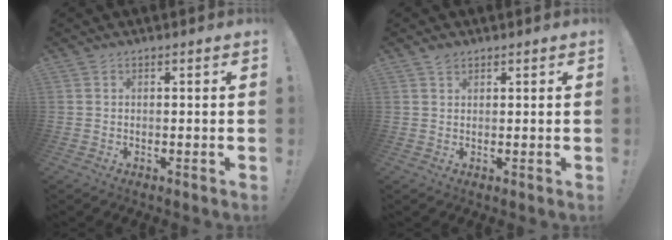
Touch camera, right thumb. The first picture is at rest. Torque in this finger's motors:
{"motor_torque": [0.09, 0.16, -0.01, 0.17, 0.00]}